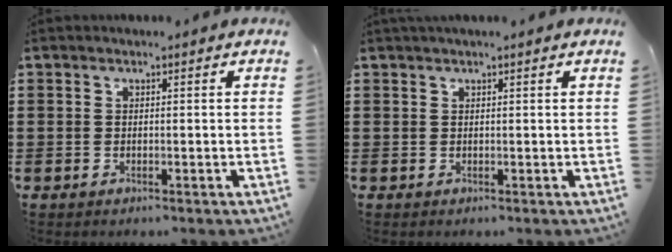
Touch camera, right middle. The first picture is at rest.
{"total": 0.6, "force": [0.5, 0.0, 0.4], "torque": [-0.007, 0.001, 0.009]}